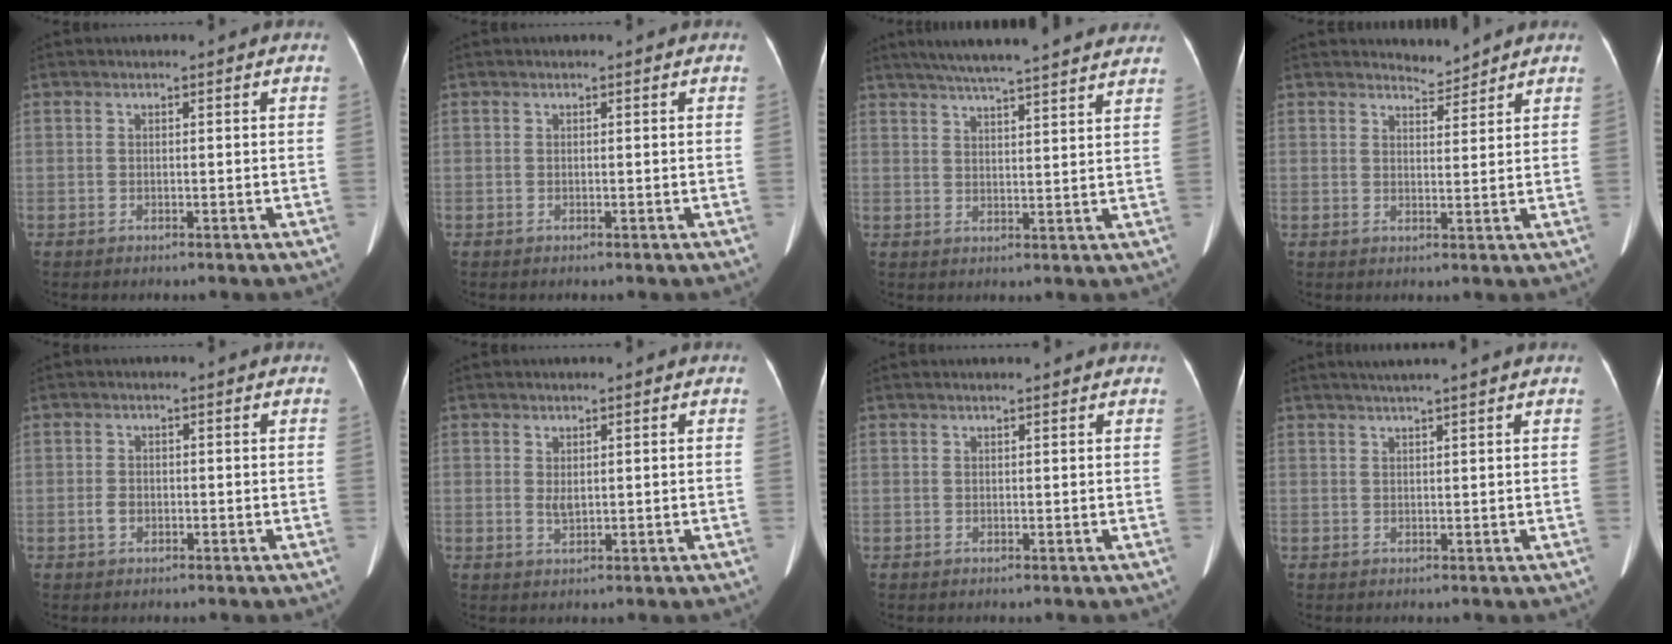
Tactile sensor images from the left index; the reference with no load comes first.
{"total": 0.0}
{"total": 18.9, "force": [16.7, 1.0, 8.9], "torque": [-0.138, 0.024, 0.215]}
{"total": 2.5, "force": [2.5, 0.2, -0.4], "torque": [0.000, -0.005, 0.042]}
{"total": 1.6, "force": [-0.8, 1.1, 0.9], "torque": [-0.023, -0.003, -0.012]}
{"total": 1.5, "force": [0.6, 0.8, 1.1], "torque": [-0.023, -0.003, 0.018]}
{"total": 2.1, "force": [2.0, 0.2, 0.6], "torque": [-0.012, 0.014, 0.021]}
{"total": 4.4, "force": [3.6, -0.8, 2.4], "torque": [-0.033, 0.020, 0.052]}